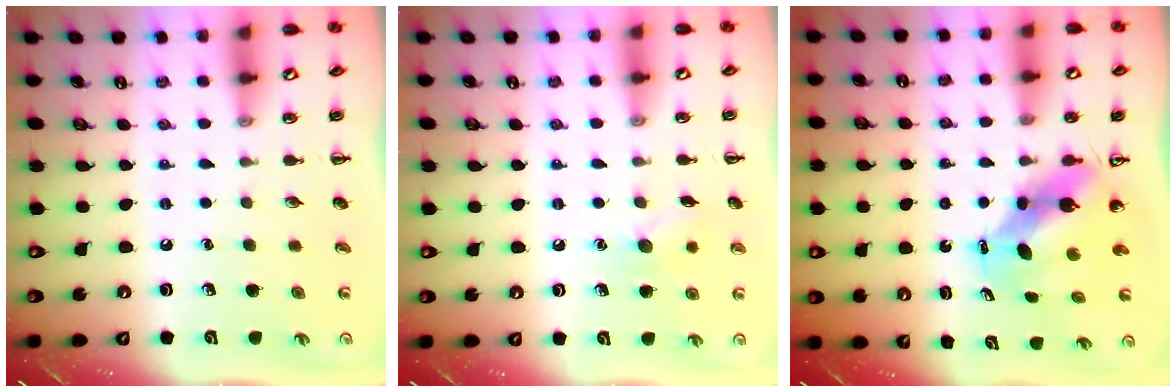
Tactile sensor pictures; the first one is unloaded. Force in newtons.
{"total": 8.1, "press": 7.8, "slide": 2.1}
{"total": 7.5, "press": 7.1, "slide": 2.2}